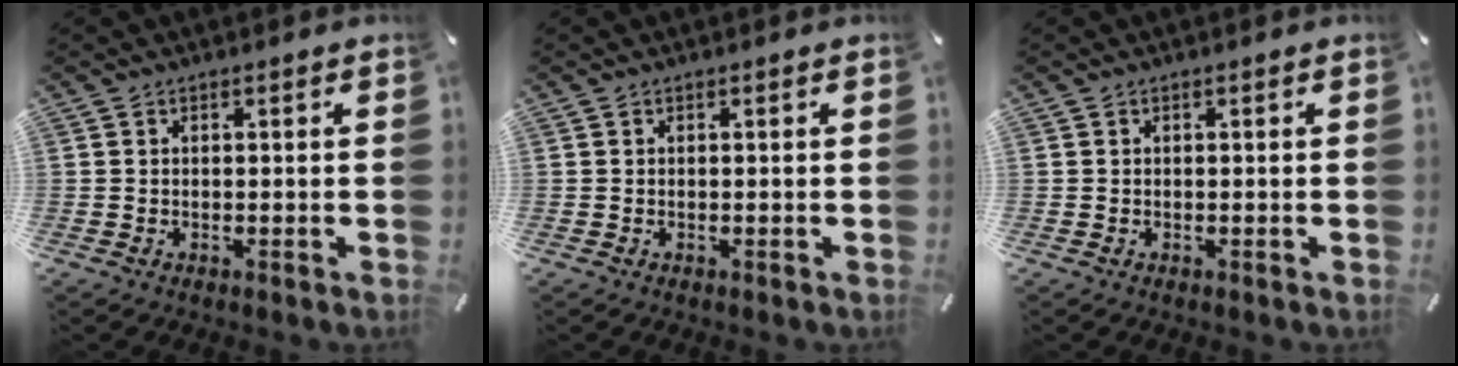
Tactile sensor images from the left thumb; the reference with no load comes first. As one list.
[{"total": 0.0}, {"total": 0.0}]